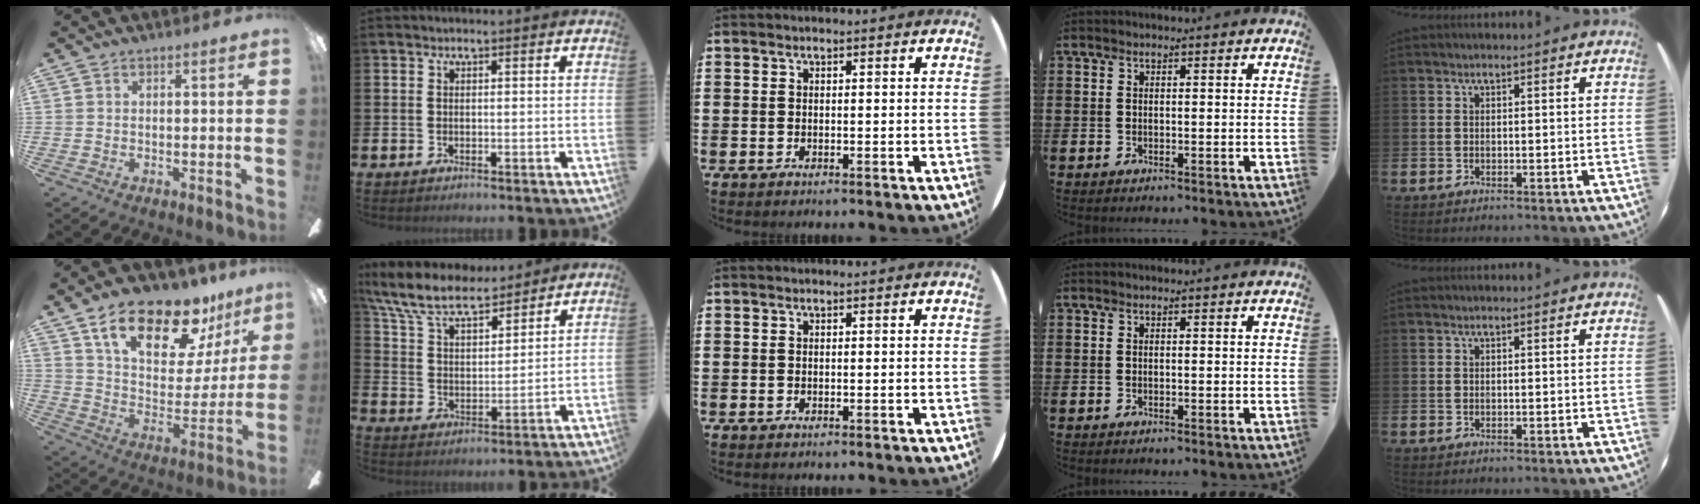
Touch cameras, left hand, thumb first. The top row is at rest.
{"thumb": {"total": 22.2, "force": [15.1, 9.6, 13.1], "torque": [-0.213, -0.088, 0.259]}, "index": {"total": 9.0, "force": [8.1, 2.3, 3.1], "torque": [-0.100, -0.045, 0.147]}}